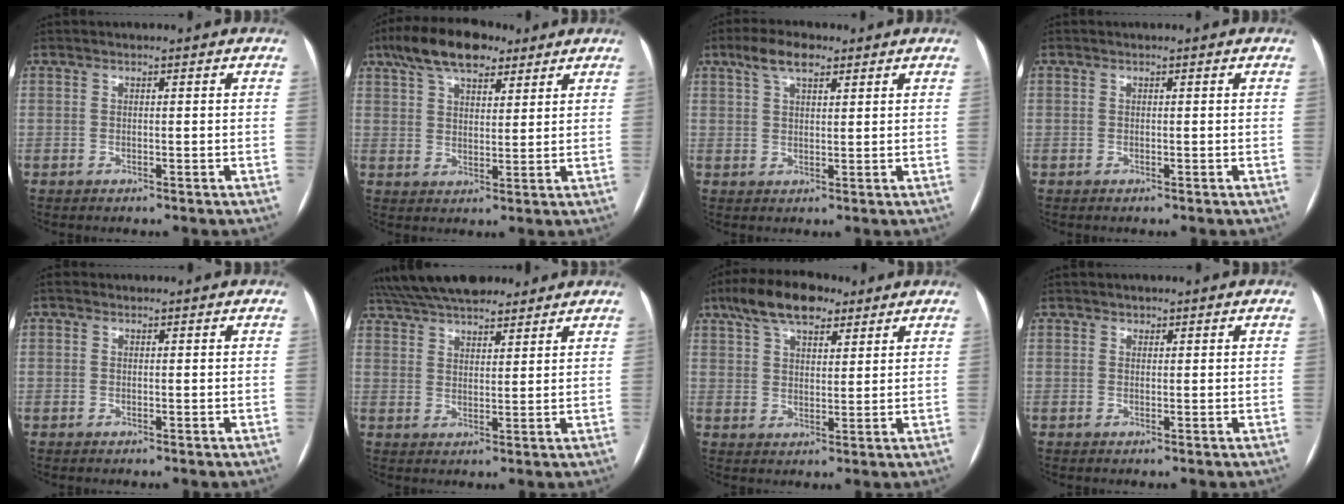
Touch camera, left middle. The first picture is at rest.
{"total": 11.1, "force": [7.7, 4.5, 6.6], "torque": [-0.124, 0.029, 0.135]}
{"total": 5.4, "force": [3.5, 2.0, 3.6], "torque": [-0.074, 0.018, 0.064]}
{"total": 0.0}
{"total": 0.8, "force": [-0.4, -0.5, -0.5], "torque": [0.010, -0.006, -0.009]}
{"total": 15.6, "force": [13.2, 4.8, 6.7], "torque": [-0.128, 0.044, 0.213]}
{"total": 10.2, "force": [6.9, 4.2, 6.2], "torque": [-0.115, 0.027, 0.122]}
{"total": 0.7, "force": [0.5, 0.5, 0.1], "torque": [0.002, -0.001, 0.005]}